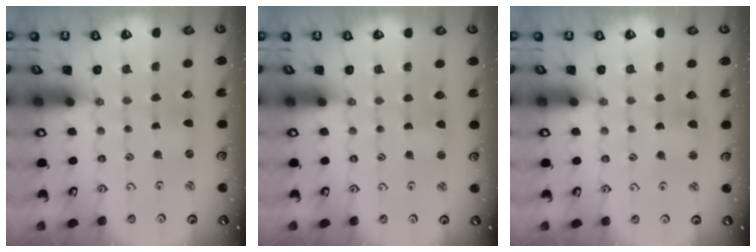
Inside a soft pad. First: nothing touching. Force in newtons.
{"total": 1.1, "press": 1.1, "slide": 0.2}
{"total": 2.5, "press": 2.5, "slide": 0.3}